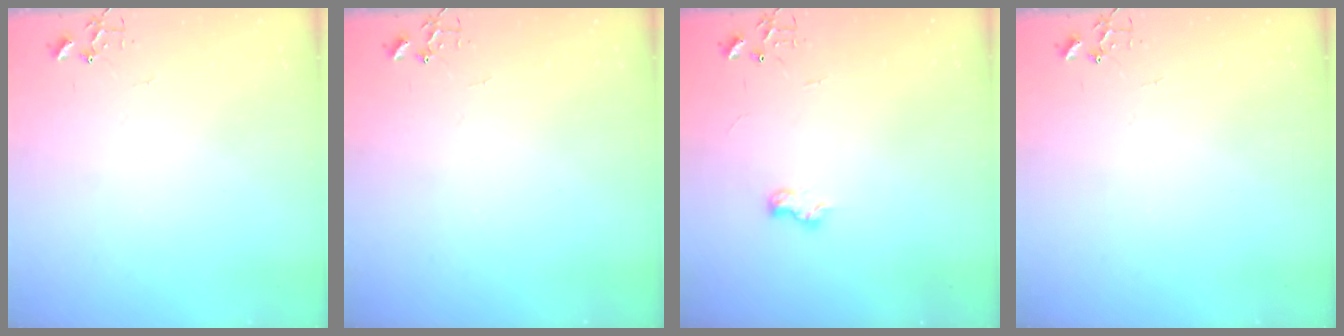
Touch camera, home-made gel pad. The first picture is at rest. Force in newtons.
{"total": 0.0}
{"total": 6.4, "press": 6.4, "slide": 0.3}
{"total": 0.0}